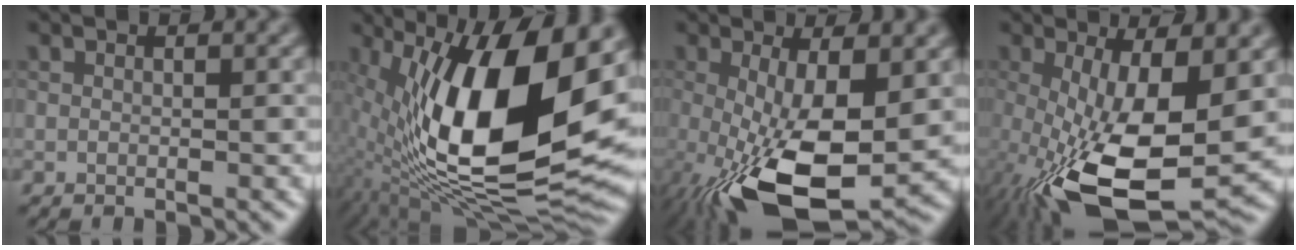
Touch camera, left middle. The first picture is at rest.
{"total": 16.0, "force": [1.0, 6.8, 14.5], "torque": [-0.249, 0.002, 0.020]}
{"total": 13.1, "force": [-4.3, 4.5, 11.5], "torque": [-0.221, -0.028, -0.057]}
{"total": 14.5, "force": [-4.3, 5.1, 12.8], "torque": [-0.248, -0.024, -0.056]}